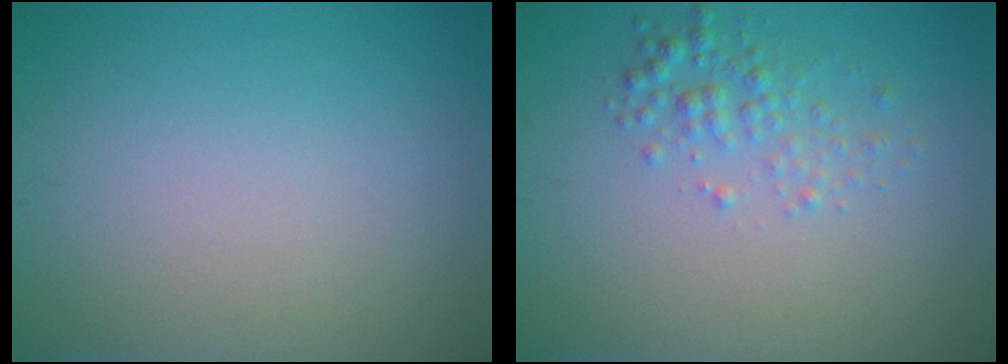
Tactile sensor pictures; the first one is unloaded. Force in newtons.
{"total": 2.0, "press": 2.0, "slide": 0.1}